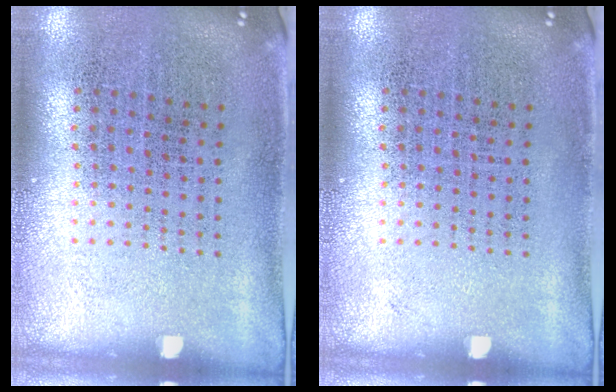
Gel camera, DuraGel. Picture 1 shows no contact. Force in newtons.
{"total": 0.0}